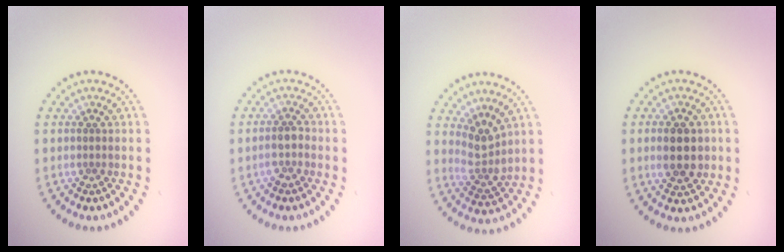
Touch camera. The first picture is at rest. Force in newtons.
{"total": 1.8, "press": 1.6, "slide": 0.9}
{"total": 2.7, "press": 2.0, "slide": 1.8}
{"total": 3.6, "press": 3.6, "slide": 0.2}